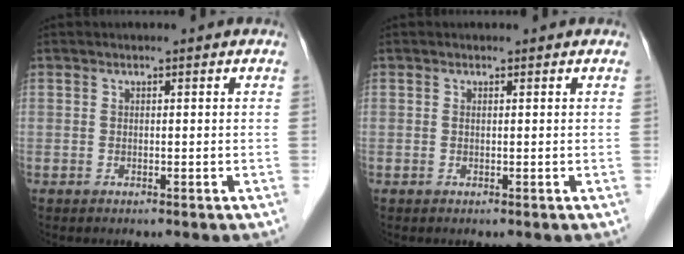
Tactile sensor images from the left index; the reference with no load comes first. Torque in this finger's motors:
{"motor_torque": [-0.12, -0.09, -0.06, -0.01]}